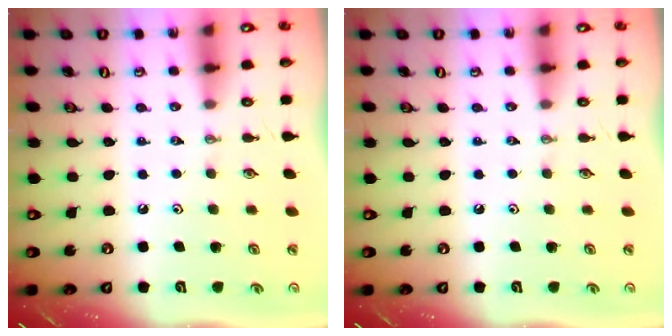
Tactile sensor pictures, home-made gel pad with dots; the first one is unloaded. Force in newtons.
{"total": 0.0}